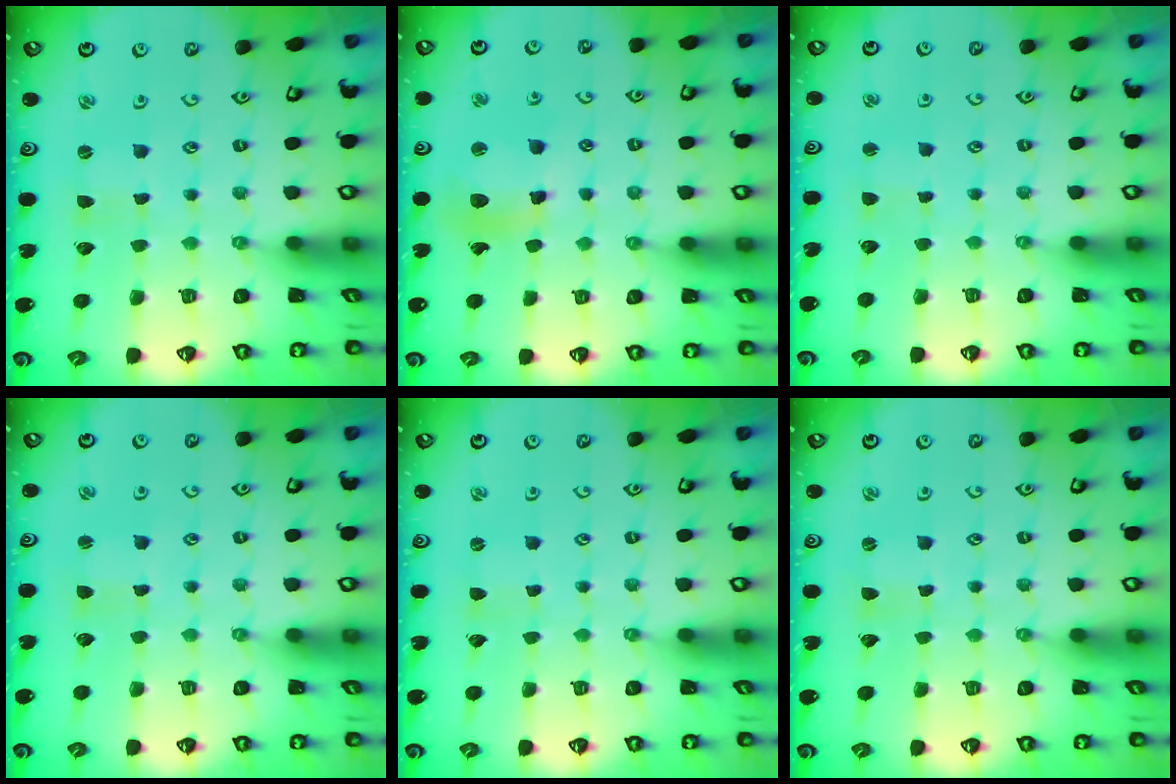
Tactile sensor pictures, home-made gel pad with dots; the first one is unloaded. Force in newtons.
{"total": 11.3, "press": 11.1, "slide": 2.0}
{"total": 1.8, "press": 1.8, "slide": 0.2}
{"total": 1.9, "press": 1.9, "slide": 0.4}
{"total": 0.0}
{"total": 0.0}